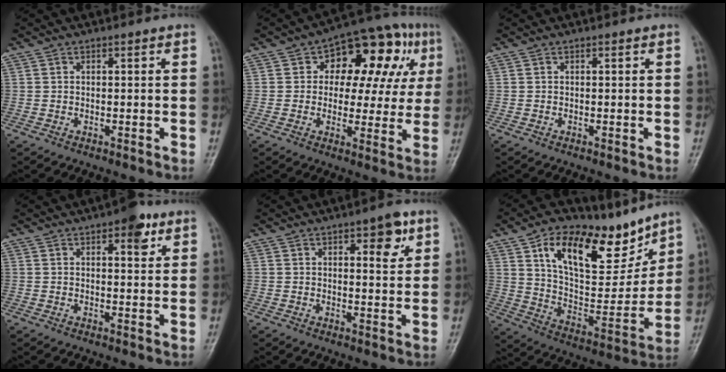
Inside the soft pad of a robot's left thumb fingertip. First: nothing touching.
{"total": 17.0, "force": [5.3, 10.3, 12.5], "torque": [-0.095, 0.019, 0.064]}
{"total": 0.0}
{"total": 5.6, "force": [2.9, 2.3, 4.1], "torque": [-0.038, -0.009, 0.033]}
{"total": 5.9, "force": [2.8, 2.2, 4.6], "torque": [-0.047, -0.012, 0.036]}
{"total": 21.8, "force": [13.0, 10.2, 14.2], "torque": [-0.177, -0.056, 0.226]}